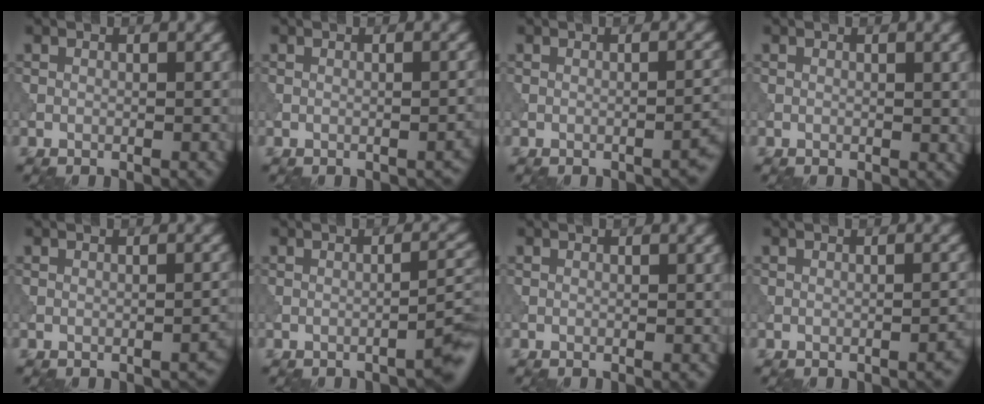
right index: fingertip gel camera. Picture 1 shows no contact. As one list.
[{"total": 0.7, "force": [-0.5, 0.3, 0.3], "torque": [-0.007, -0.003, -0.006]}, {"total": 1.6, "force": [-1.1, 0.4, 1.0], "torque": [-0.010, 0.006, -0.017]}, {"total": 0.7, "force": [0.4, 0.5, 0.2], "torque": [0.000, 0.001, 0.005]}, {"total": 1.0, "force": [-0.8, 0.3, 0.4], "torque": [-0.007, -0.001, -0.011]}, {"total": 2.7, "force": [-2.0, 0.3, 1.9], "torque": [-0.018, 0.018, -0.037]}, {"total": 0.0}, {"total": 1.1, "force": [-0.8, 0.3, 0.8], "torque": [-0.009, 0.003, -0.012]}]